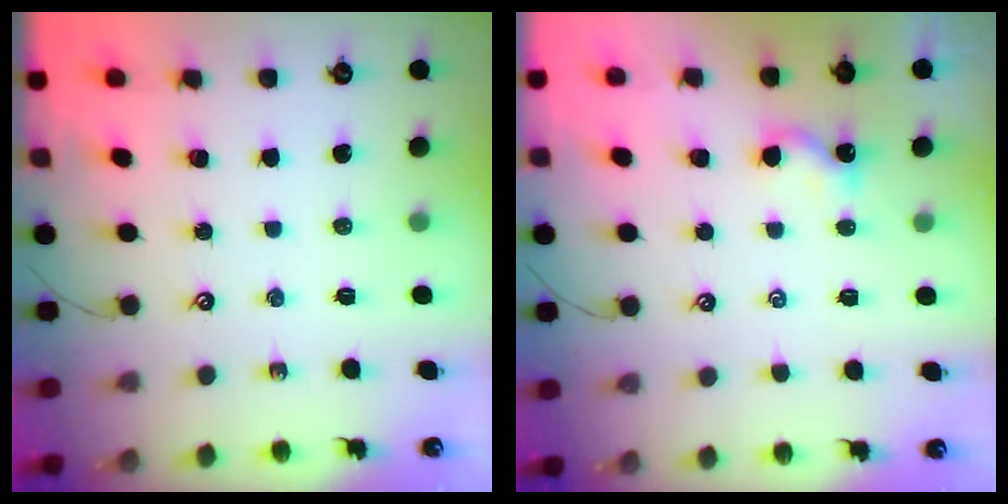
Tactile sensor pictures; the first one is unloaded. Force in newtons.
{"total": 2.1, "press": 2.1, "slide": 0.2}